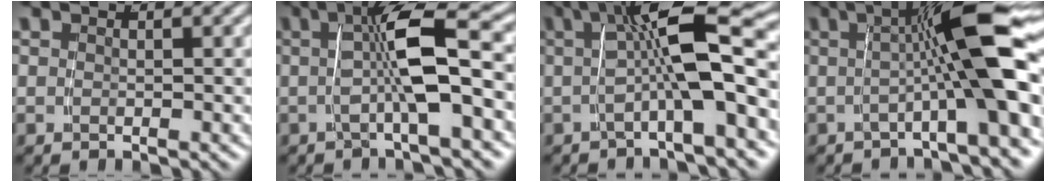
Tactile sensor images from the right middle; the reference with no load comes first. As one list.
[{"total": 5.6, "force": [0.0, 0.7, 5.6], "torque": [-0.088, 0.014, 0.000]}, {"total": 7.7, "force": [0.8, 2.0, 7.4], "torque": [-0.104, 0.020, 0.010]}, {"total": 8.2, "force": [0.0, 0.9, 8.1], "torque": [-0.113, 0.017, -0.003]}]